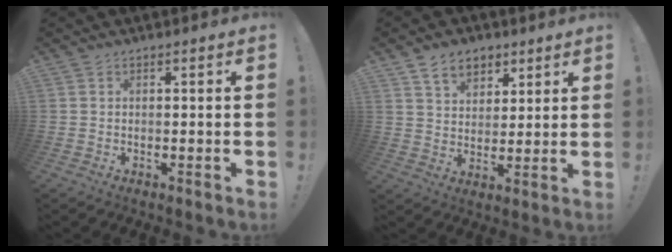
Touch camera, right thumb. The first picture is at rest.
{"total": 8.7, "force": [5.4, 6.0, 3.3], "torque": [-0.057, -0.024, 0.106]}